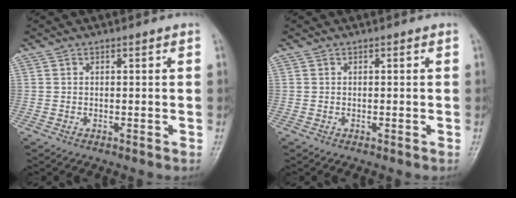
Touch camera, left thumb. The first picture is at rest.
{"total": 0.0}